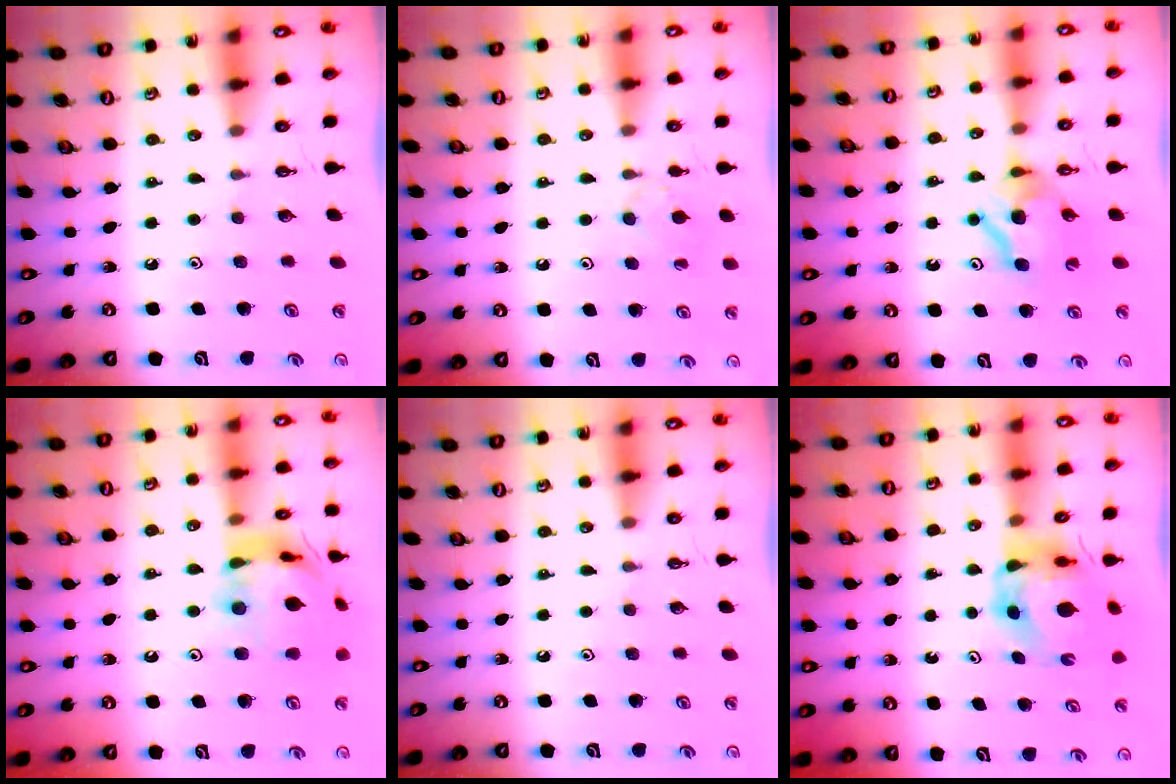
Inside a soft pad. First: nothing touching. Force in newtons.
{"total": 6.9, "press": 6.9, "slide": 0.9}
{"total": 7.8, "press": 7.8, "slide": 0.6}
{"total": 17.0, "press": 16.9, "slide": 2.0}
{"total": 0.0}
{"total": 6.5, "press": 6.4, "slide": 0.5}